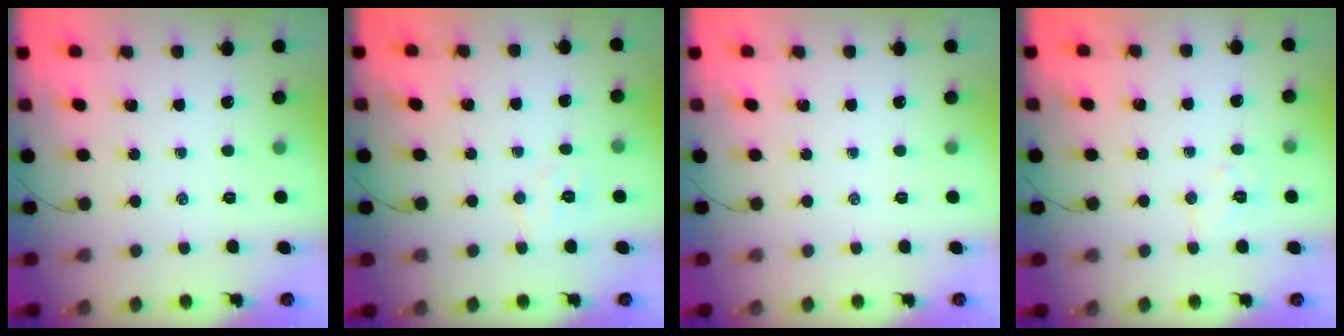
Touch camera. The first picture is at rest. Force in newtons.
{"total": 5.5, "press": 5.4, "slide": 0.8}
{"total": 0.0}
{"total": 5.6, "press": 5.5, "slide": 1.1}